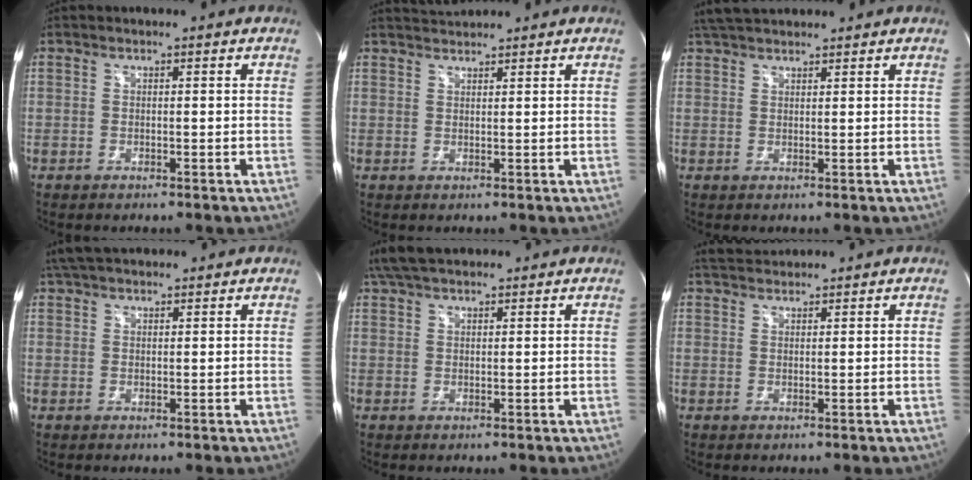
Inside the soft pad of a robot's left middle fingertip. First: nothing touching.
{"total": 2.4, "force": [2.4, -0.1, 0.0], "torque": [-0.008, 0.015, 0.049]}
{"total": 6.2, "force": [5.4, 1.8, 2.5], "torque": [-0.043, 0.038, 0.097]}
{"total": 7.2, "force": [6.1, 2.3, 3.2], "torque": [-0.052, 0.039, 0.109]}
{"total": 7.6, "force": [6.3, 2.3, 3.5], "torque": [-0.065, 0.038, 0.116]}
{"total": 3.3, "force": [3.2, 0.5, 0.4], "torque": [-0.014, 0.025, 0.061]}